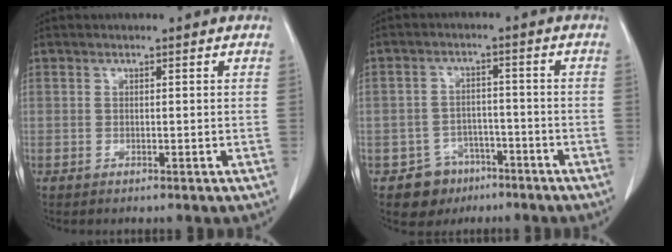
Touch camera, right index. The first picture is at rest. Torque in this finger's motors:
{"motor_torque": [-0.43, -0.12, -1.05, -0.21]}